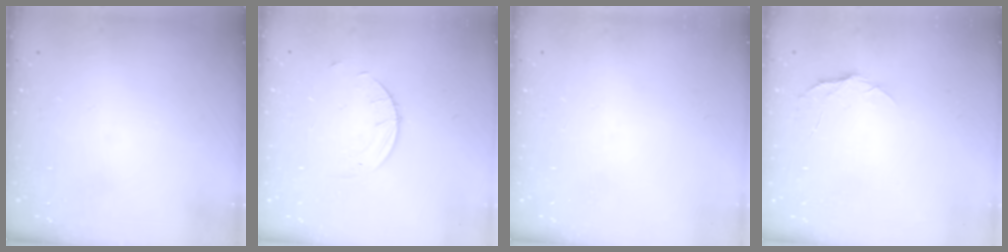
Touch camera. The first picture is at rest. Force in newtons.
{"total": 3.8, "press": 3.8, "slide": 0.3}
{"total": 0.0}
{"total": 5.0, "press": 5.0, "slide": 0.6}